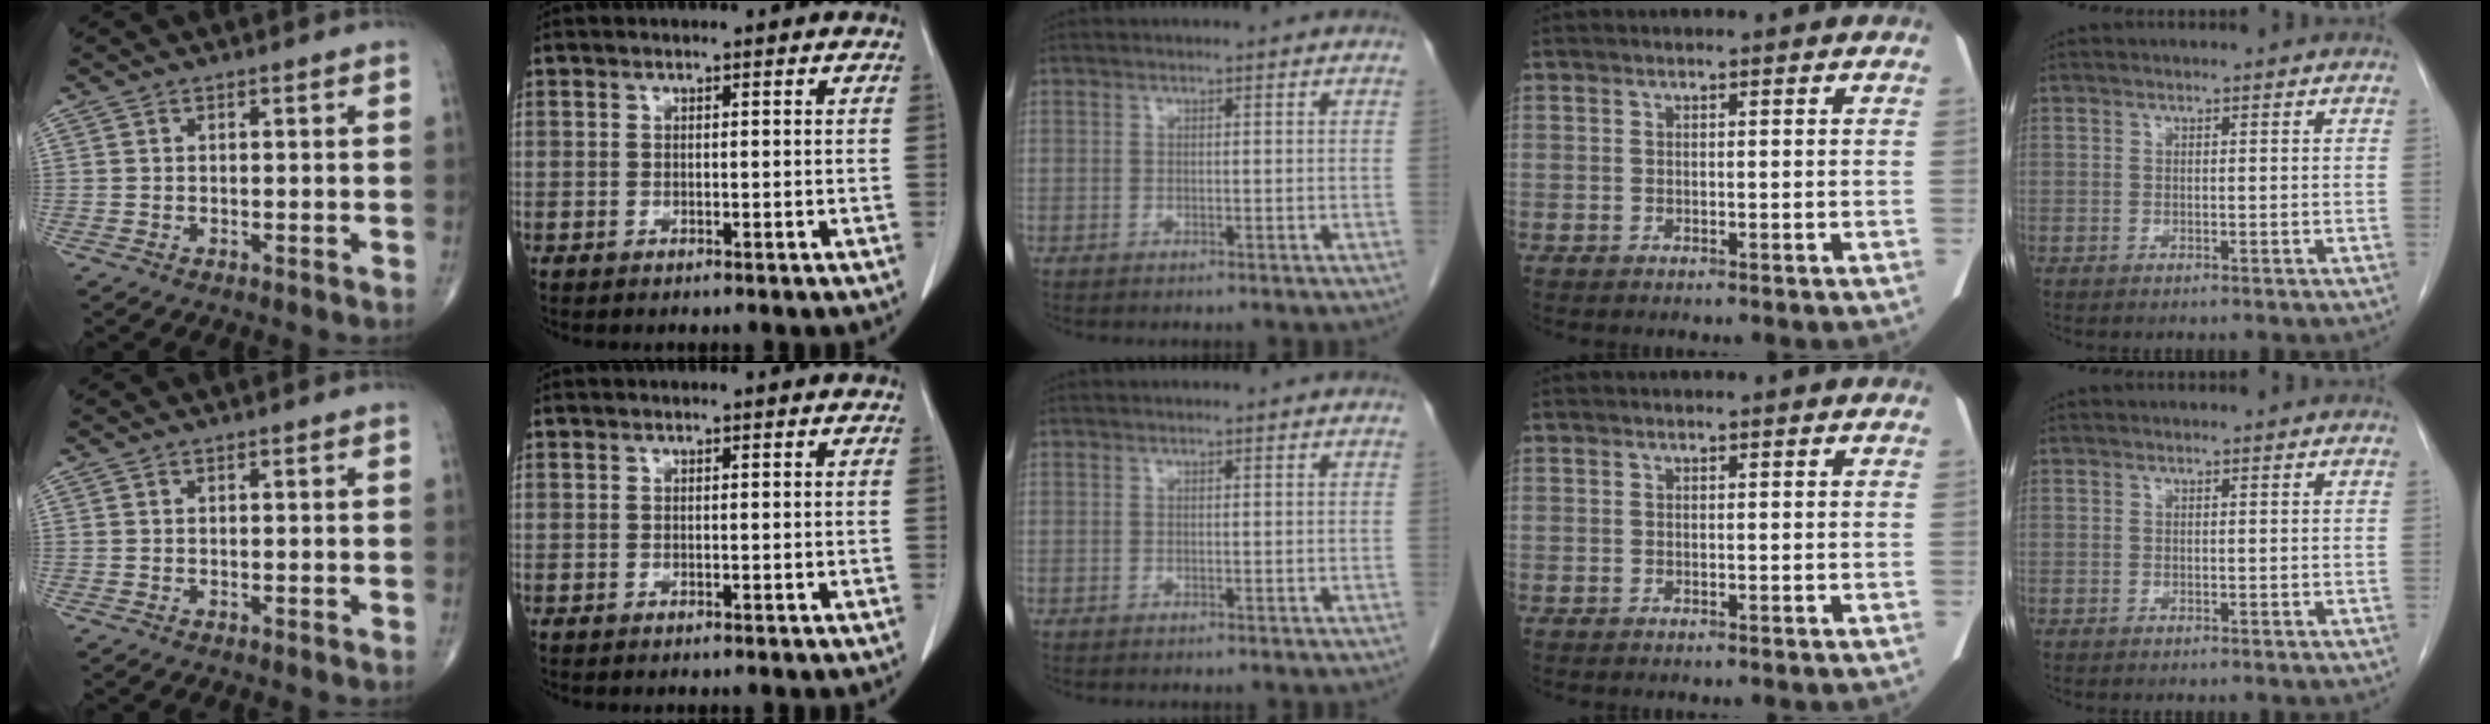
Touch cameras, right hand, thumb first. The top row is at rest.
{}